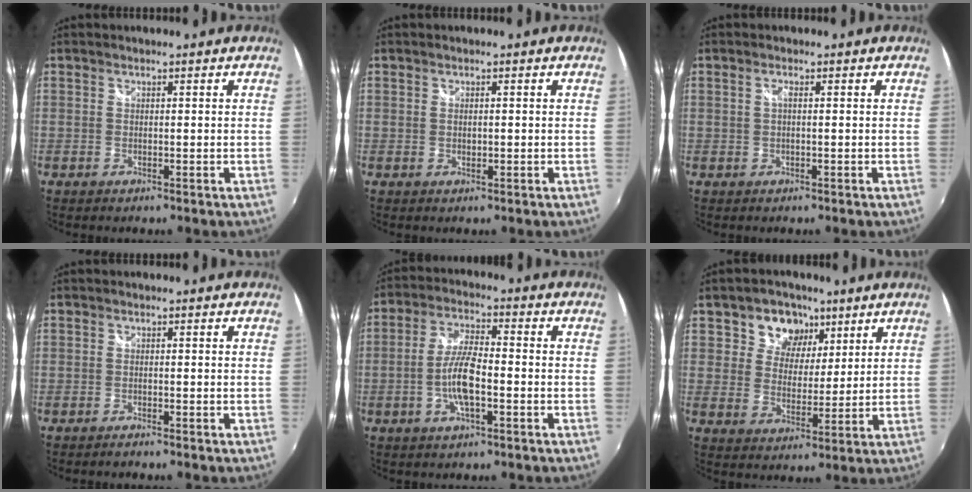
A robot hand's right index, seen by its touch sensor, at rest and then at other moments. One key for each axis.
{"total": 0.7, "fx": 0.0, "fy": 0.6, "fz": 0.4, "tx": -0.006, "ty": -0.001, "tz": 0.001}
{"total": 0.9, "fx": 0.1, "fy": 0.0, "fz": 0.9, "tx": -0.016, "ty": 0.002, "tz": -0.001}
{"total": 1.6, "fx": -1.4, "fy": -0.1, "fz": 0.8, "tx": -0.022, "ty": -0.005, "tz": -0.030}
{"total": 8.0, "fx": -2.4, "fy": 2.2, "fz": 7.3, "tx": -0.149, "ty": 0.005, "tz": -0.047}
{"total": 8.3, "fx": 4.3, "fy": 6.6, "fz": 2.6, "tx": -0.047, "ty": 0.009, "tz": 0.071}